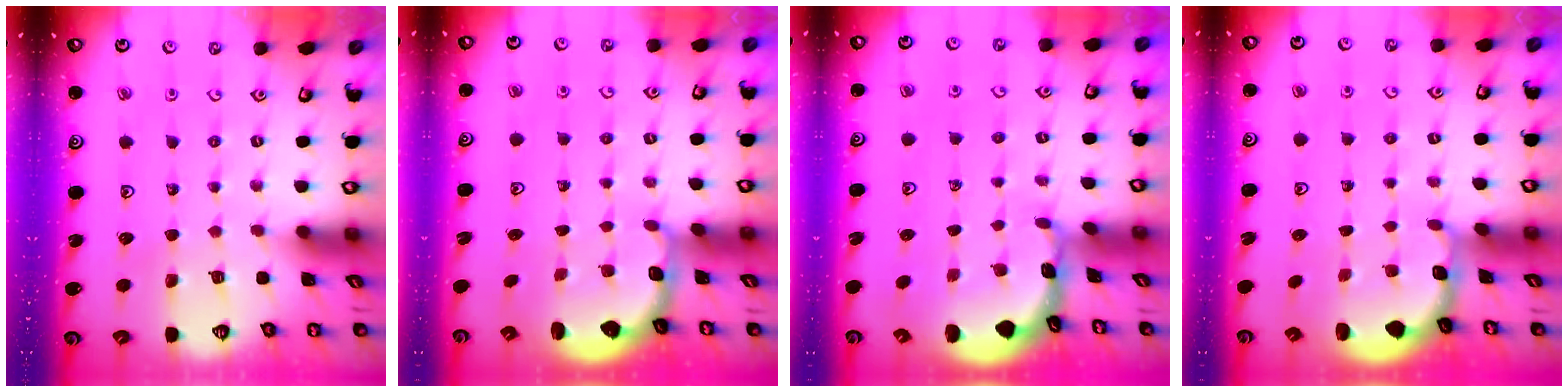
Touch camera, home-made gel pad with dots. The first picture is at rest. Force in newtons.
{"total": 2.8, "press": 2.2, "slide": 1.8}
{"total": 1.2, "press": 1.2, "slide": 0.1}
{"total": 1.8, "press": 1.7, "slide": 0.7}